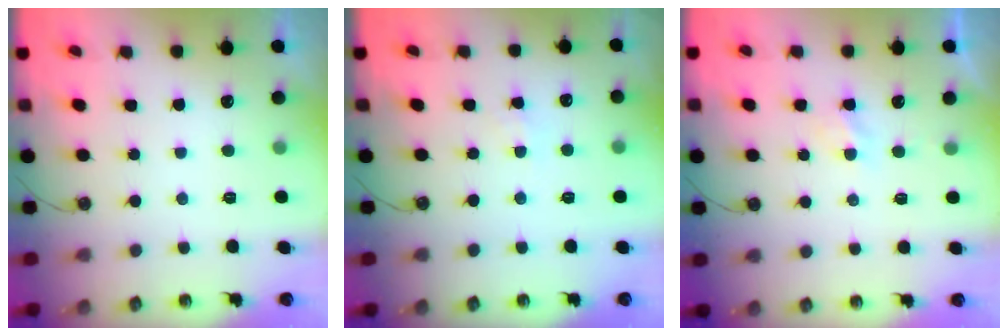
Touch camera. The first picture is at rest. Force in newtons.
{"total": 3.7, "press": 3.6, "slide": 0.6}
{"total": 2.8, "press": 2.8, "slide": 0.2}